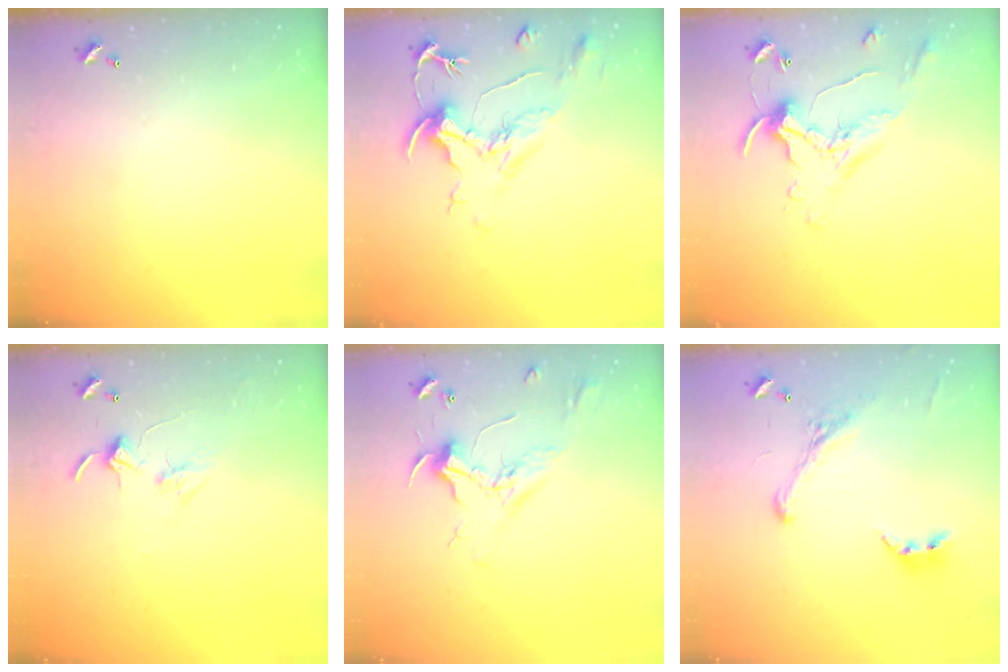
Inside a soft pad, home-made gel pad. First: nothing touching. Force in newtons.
{"total": 2.1, "press": 1.7, "slide": 1.3}
{"total": 0.0}
{"total": 2.8, "press": 2.8, "slide": 0.2}
{"total": 2.3, "press": 2.1, "slide": 0.9}
{"total": 2.9, "press": 2.7, "slide": 1.2}